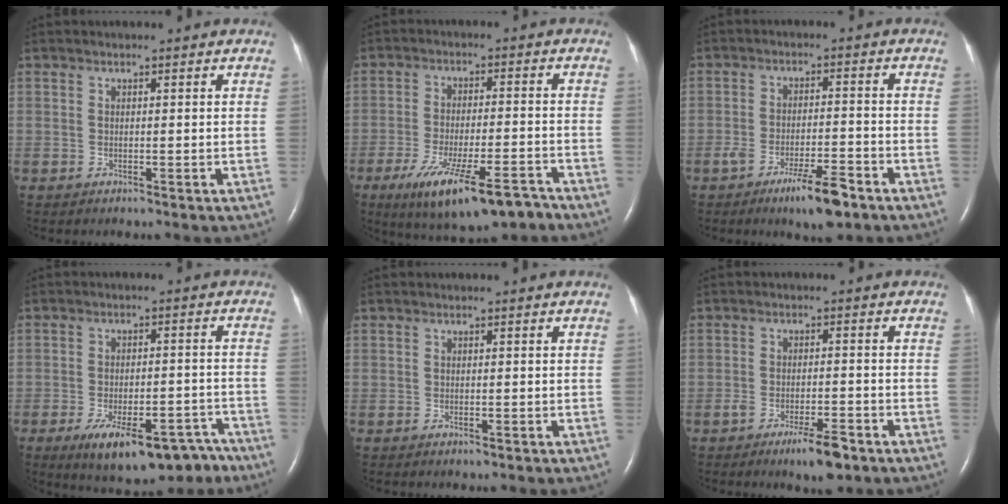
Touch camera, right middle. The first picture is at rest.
{"total": 13.9, "force": [-9.3, 3.1, 9.9], "torque": [-0.150, -0.020, -0.148]}
{"total": 7.2, "force": [-4.8, 1.0, 5.3], "torque": [-0.092, -0.008, -0.077]}
{"total": 14.7, "force": [-10.2, 5.9, 8.7], "torque": [-0.099, 0.018, -0.146]}
{"total": 0.5, "force": [-0.3, 0.2, 0.4], "torque": [-0.005, 0.000, 0.000]}
{"total": 5.4, "force": [-3.5, 1.0, 3.9], "torque": [-0.068, -0.006, -0.053]}